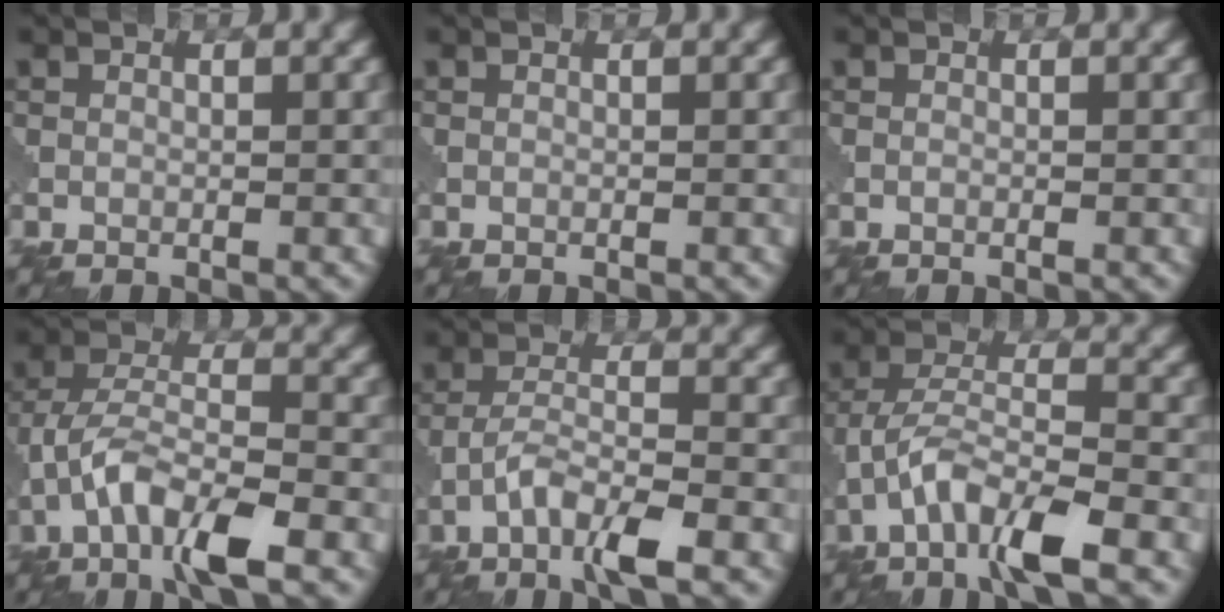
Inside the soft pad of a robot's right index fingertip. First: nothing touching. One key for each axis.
{"total": 0.0}
{"total": 0.0}
{"total": 7.0, "fx": -3.6, "fy": 2.4, "fz": 5.6, "tx": -0.110, "ty": 0.005, "tz": -0.076}
{"total": 4.5, "fx": -2.7, "fy": 0.9, "fz": 3.5, "tx": -0.070, "ty": 0.005, "tz": -0.059}
{"total": 6.5, "fx": -3.7, "fy": 1.8, "fz": 5.1, "tx": -0.100, "ty": 0.006, "tz": -0.078}